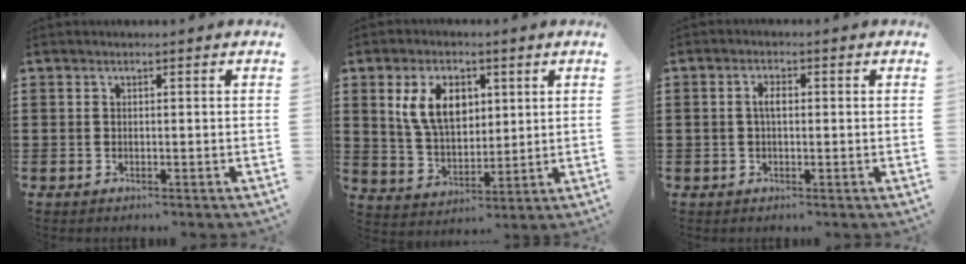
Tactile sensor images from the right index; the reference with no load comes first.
{"total": 8.3, "force": [3.0, 4.9, 5.9], "torque": [-0.146, 0.011, 0.052]}
{"total": 2.3, "force": [0.1, 1.0, 2.0], "torque": [-0.039, 0.005, 0.001]}